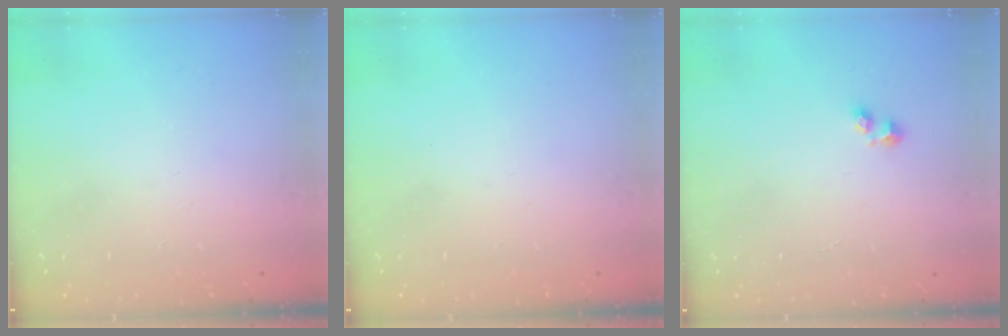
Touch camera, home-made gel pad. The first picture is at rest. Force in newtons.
{"total": 0.0}
{"total": 1.7, "press": 1.6, "slide": 0.6}